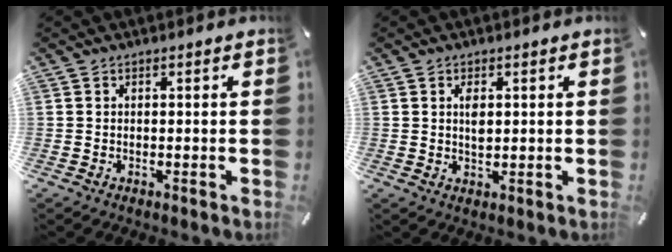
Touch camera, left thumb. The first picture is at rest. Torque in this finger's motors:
{"motor_torque": [0.62, 1.13, 0.27, -0.32, 0.15]}